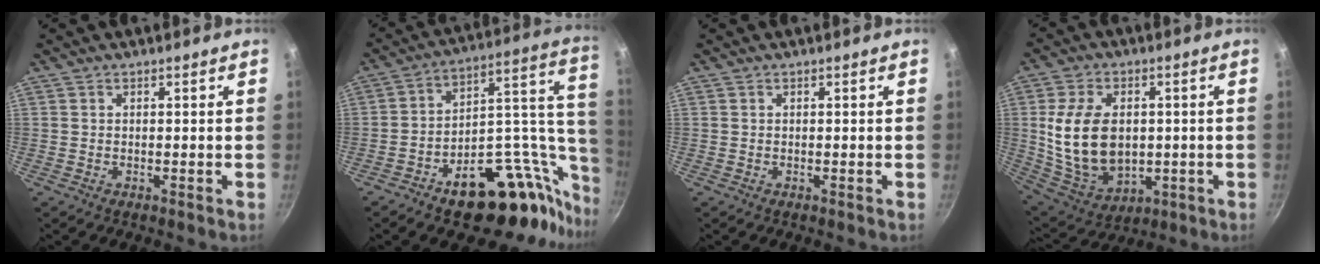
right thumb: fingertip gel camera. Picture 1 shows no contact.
{"total": 27.2, "force": [-12.5, 15.5, 18.5], "torque": [-0.162, 0.095, -0.178]}
{"total": 0.0}
{"total": 16.8, "force": [0.4, 11.5, 12.3], "torque": [-0.210, -0.006, 0.026]}